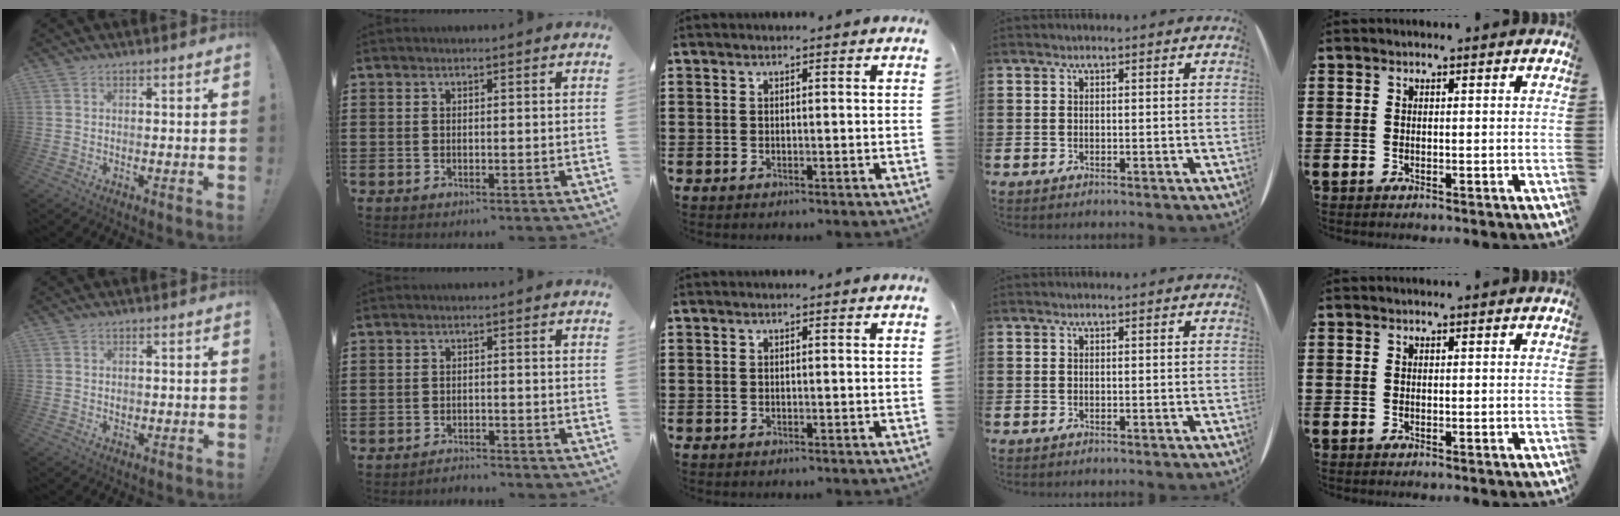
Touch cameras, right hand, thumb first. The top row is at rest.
{"thumb": {"total": 0.8, "force": [0.0, 0.8, 0.3], "torque": [0.002, -0.001, -0.002]}, "index": {"total": 1.8, "force": [-1.8, 0.0, -0.3], "torque": [0.000, 0.002, -0.039]}}